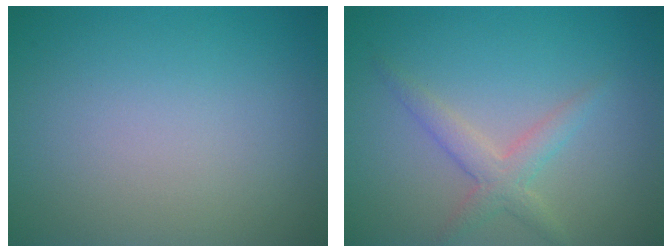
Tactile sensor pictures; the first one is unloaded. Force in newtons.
{"total": 2.5, "press": 2.5, "slide": 0.0}